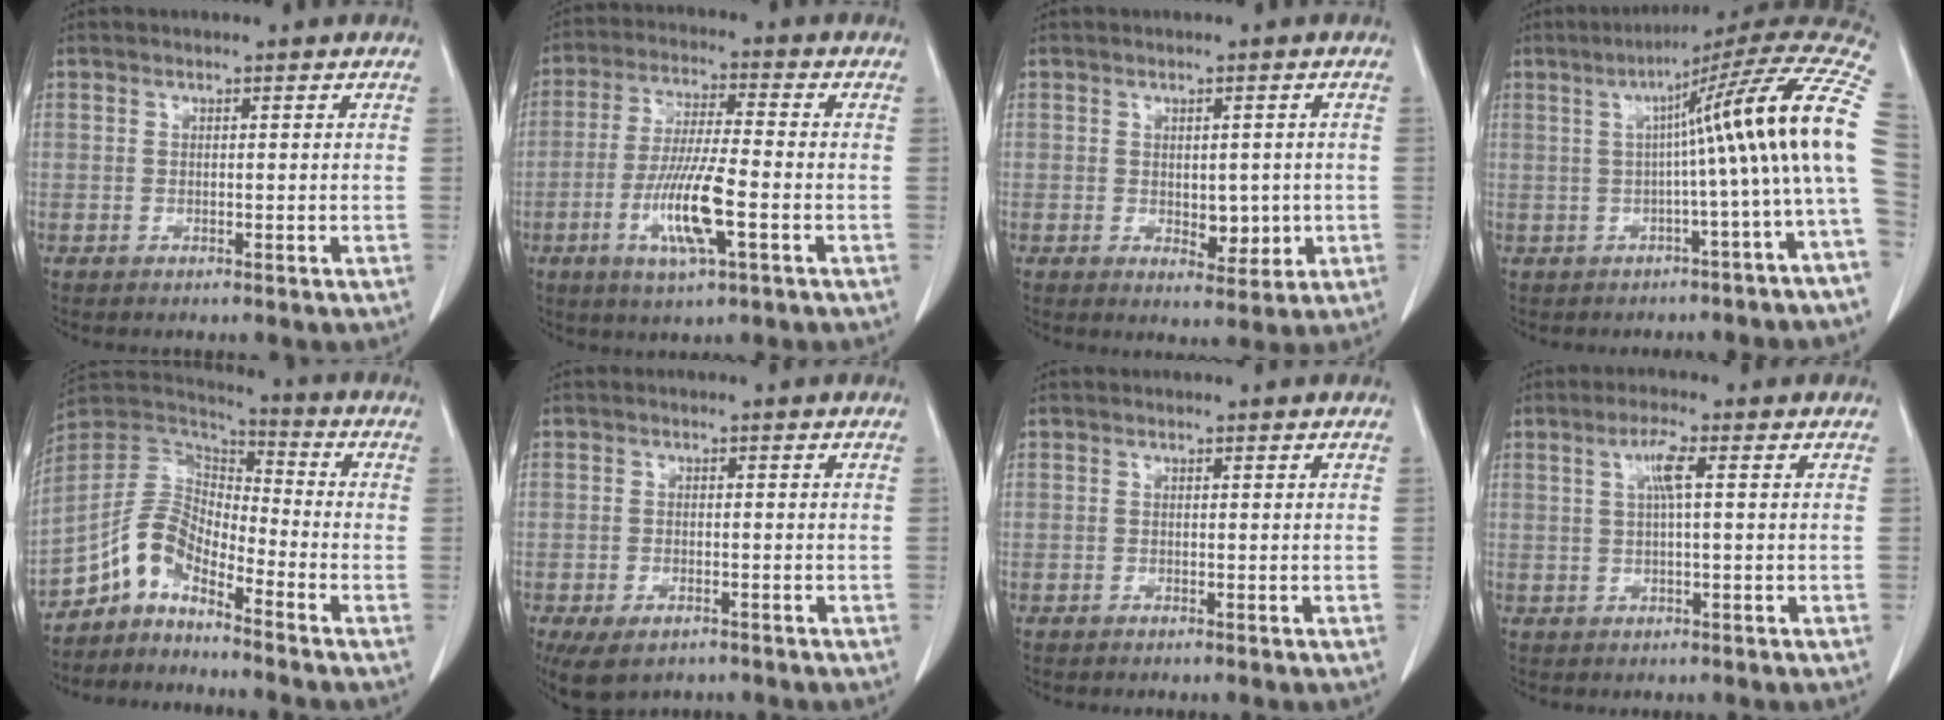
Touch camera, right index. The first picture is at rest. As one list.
[{"total": 10.8, "force": [-3.7, 1.1, 10.1], "torque": [-0.200, -0.013, -0.069]}, {"total": 4.3, "force": [-0.5, 2.5, 3.5], "torque": [-0.040, -0.005, 0.003]}, {"total": 15.5, "force": [0.6, -1.9, 15.4], "torque": [-0.189, 0.036, -0.001]}, {"total": 8.5, "force": [-6.4, 3.1, 4.6], "torque": [-0.101, 0.032, -0.130]}, {"total": 6.3, "force": [-4.2, 3.2, 3.5], "torque": [-0.062, -0.007, -0.065]}, {"total": 0.0}, {"total": 3.3, "force": [0.9, 0.3, 3.2], "torque": [-0.062, 0.007, 0.014]}]